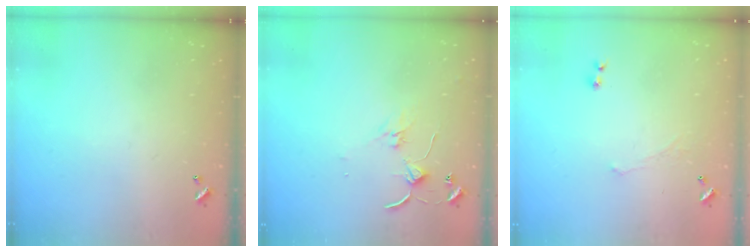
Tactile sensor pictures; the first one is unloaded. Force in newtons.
{"total": 1.4, "press": 1.3, "slide": 0.2}
{"total": 1.1, "press": 0.7, "slide": 0.9}